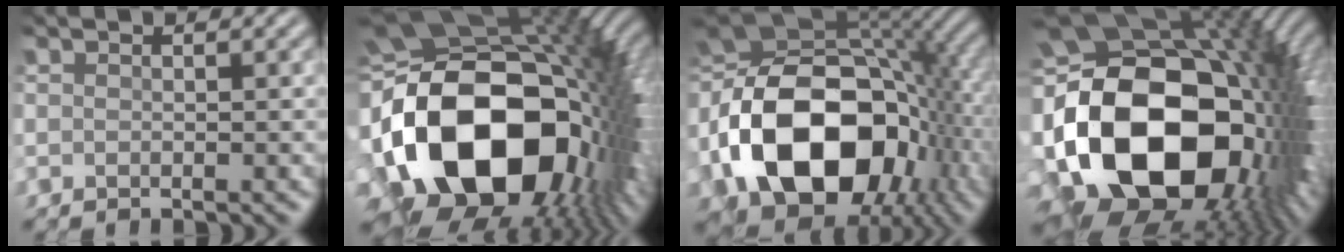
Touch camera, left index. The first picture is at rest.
{"total": 20.2, "force": [-2.8, 13.5, 14.7], "torque": [-0.311, -0.033, -0.018]}
{"total": 19.3, "force": [-4.1, 12.8, 13.8], "torque": [-0.299, -0.021, -0.059]}
{"total": 21.9, "force": [-1.9, 14.8, 16.1], "torque": [-0.344, -0.036, 0.000]}